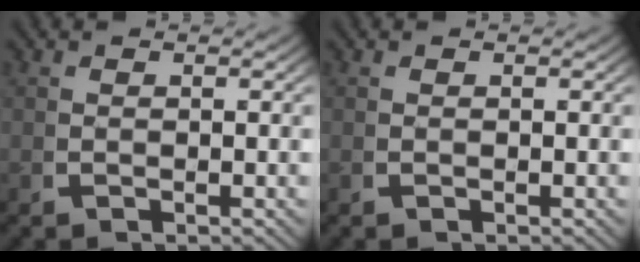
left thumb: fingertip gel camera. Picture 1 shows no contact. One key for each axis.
{"total": 0.0}